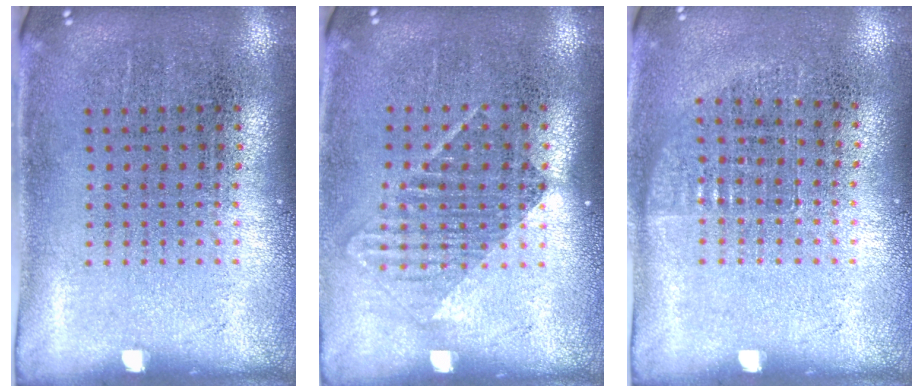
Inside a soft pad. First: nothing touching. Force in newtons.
{"total": 1.3, "press": 1.0, "slide": 0.8}
{"total": 0.7, "press": 0.6, "slide": 0.4}